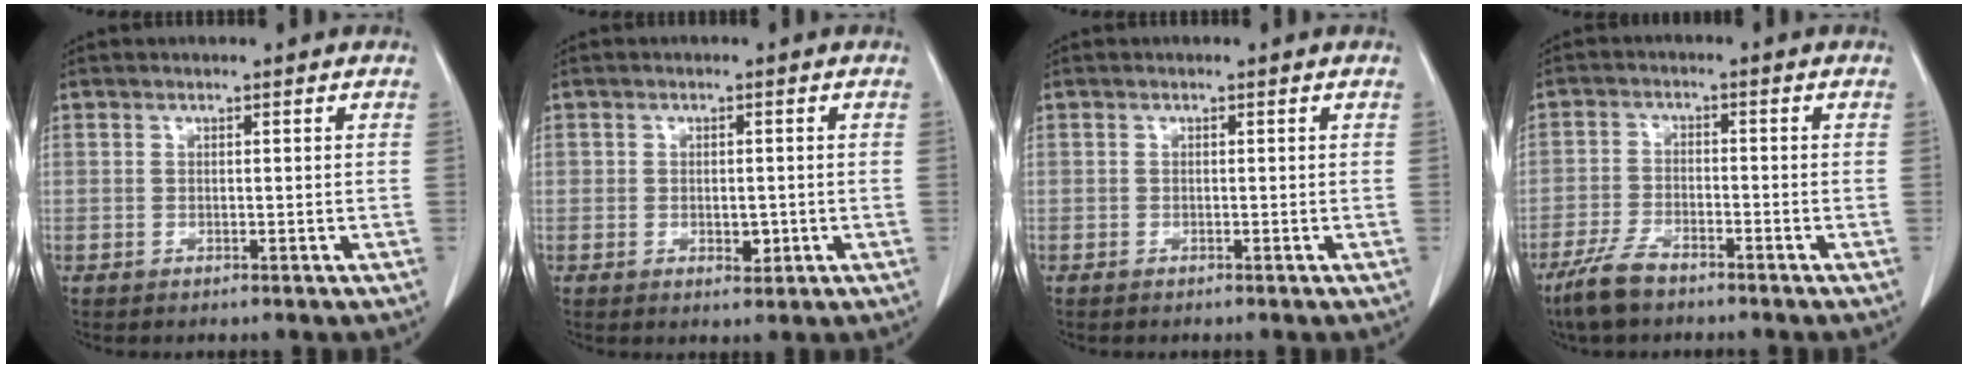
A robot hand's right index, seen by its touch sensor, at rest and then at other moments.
{"total": 2.5, "force": [-0.6, 1.5, 1.9], "torque": [-0.024, 0.000, -0.004]}
{"total": 0.0}
{"total": 5.8, "force": [-4.5, 1.8, 3.2], "torque": [-0.075, -0.007, -0.083]}